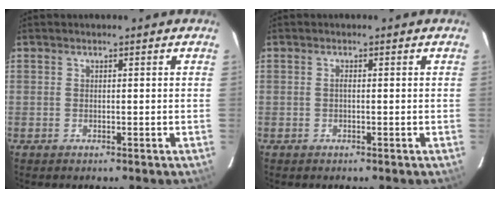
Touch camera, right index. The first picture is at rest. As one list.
[{"total": 0.5, "force": [-0.1, 0.1, 0.5], "torque": [-0.007, 0.004, -0.004]}]